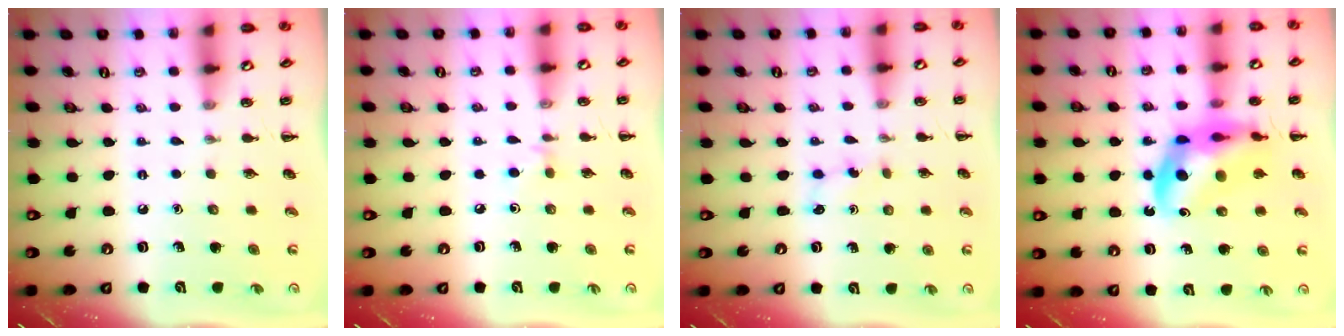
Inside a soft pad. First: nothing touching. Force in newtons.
{"total": 3.0, "press": 2.7, "slide": 1.2}
{"total": 3.2, "press": 3.0, "slide": 1.0}
{"total": 13.1, "press": 12.6, "slide": 3.5}